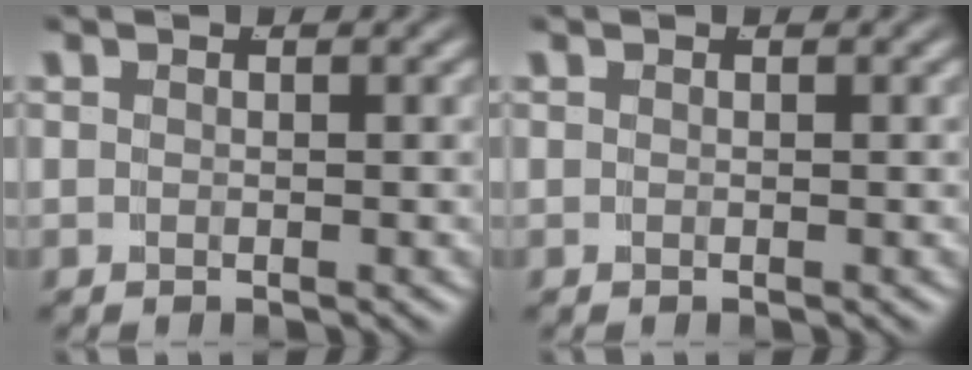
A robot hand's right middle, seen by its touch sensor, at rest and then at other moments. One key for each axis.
{"total": 0.0}